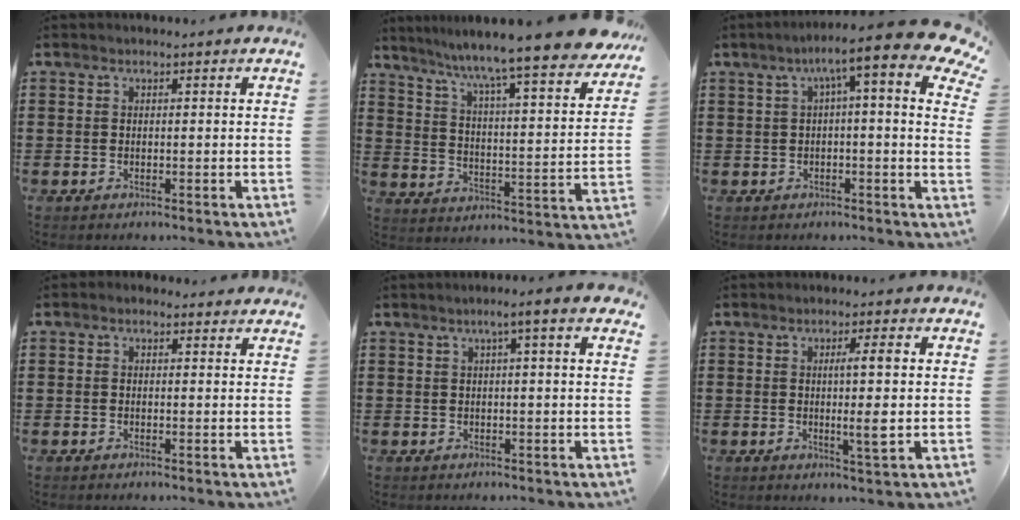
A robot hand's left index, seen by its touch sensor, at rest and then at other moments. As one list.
[{"total": 9.2, "force": [8.0, -1.1, 4.5], "torque": [-0.104, -0.070, 0.122]}, {"total": 8.9, "force": [4.5, 0.7, 7.7], "torque": [-0.133, -0.027, 0.069]}, {"total": 0.9, "force": [0.2, 0.7, 0.5], "torque": [-0.011, 0.005, 0.002]}, {"total": 2.7, "force": [1.0, -0.2, 2.5], "torque": [-0.048, 0.001, 0.016]}, {"total": 5.6, "force": [0.3, 0.1, 5.6], "torque": [-0.082, -0.011, -0.002]}]